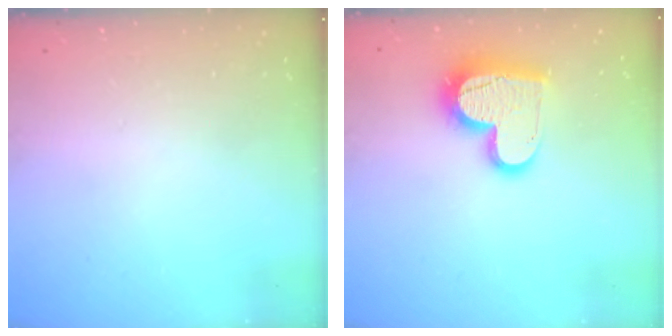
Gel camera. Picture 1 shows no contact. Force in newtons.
{"total": 15.2, "press": 15.1, "slide": 1.4}